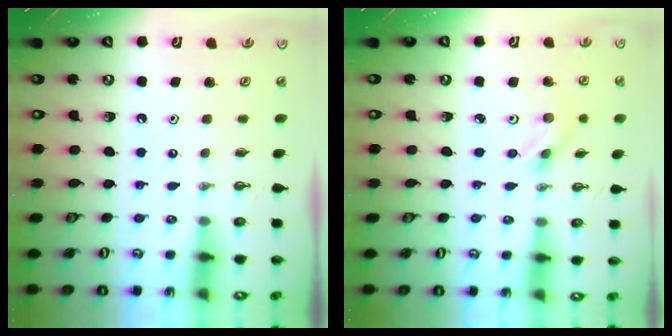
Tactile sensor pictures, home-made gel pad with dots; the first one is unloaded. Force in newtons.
{"total": 2.2, "press": 2.1, "slide": 0.6}